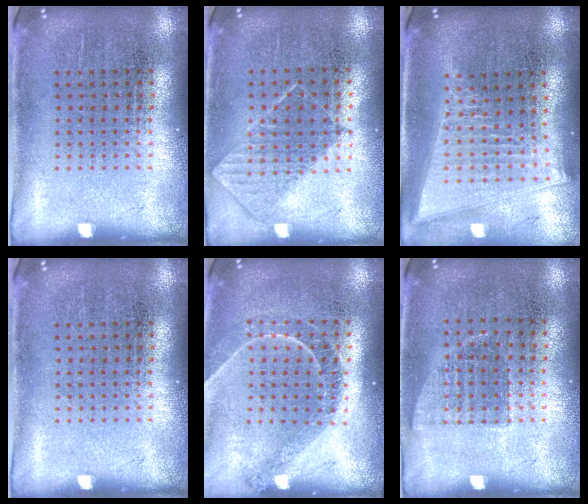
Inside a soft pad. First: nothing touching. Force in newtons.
{"total": 0.7, "press": 0.7, "slide": 0.2}
{"total": 2.1, "press": 1.8, "slide": 1.1}
{"total": 0.0}
{"total": 1.2, "press": 1.1, "slide": 0.4}
{"total": 0.7, "press": 0.7, "slide": 0.2}